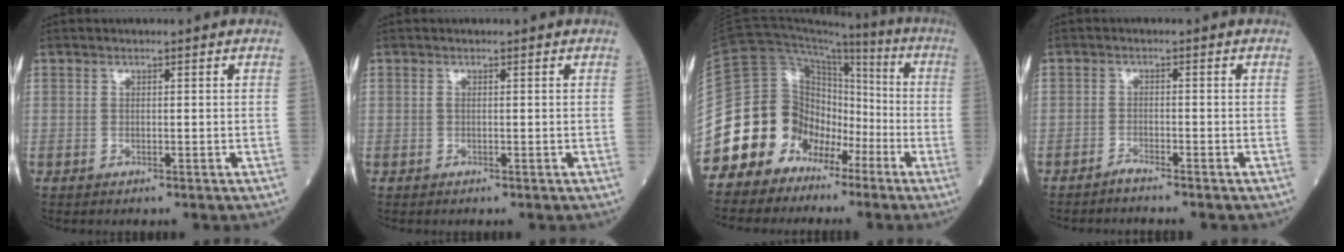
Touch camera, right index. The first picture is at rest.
{"total": 0.0}
{"total": 14.5, "force": [-8.5, 11.4, 2.8], "torque": [-0.054, 0.110, -0.142]}
{"total": 1.1, "force": [-1.1, -0.4, 0.2], "torque": [-0.003, -0.002, -0.022]}